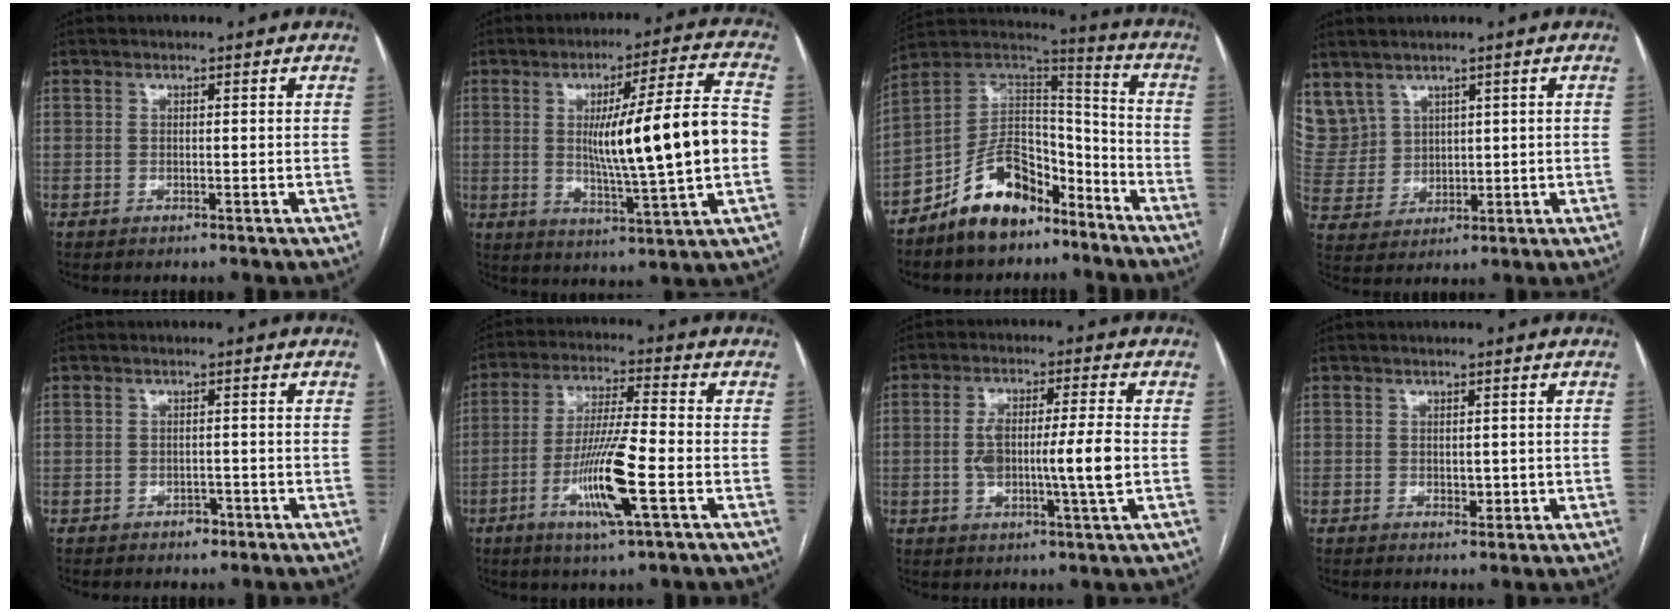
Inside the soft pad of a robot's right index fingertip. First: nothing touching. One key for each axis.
{"total": 17.5, "fx": -0.1, "fy": 0.3, "fz": 17.5, "tx": -0.275, "ty": 0.002, "tz": 0.000}
{"total": 14.2, "fx": -9.7, "fy": 7.0, "fz": 7.7, "tx": -0.136, "ty": 0.039, "tz": -0.174}
{"total": 9.8, "fx": 5.8, "fy": 7.7, "fz": 1.9, "tx": -0.071, "ty": 0.034, "tz": 0.149}
{"total": 1.8, "fx": -1.0, "fy": 1.3, "fz": 0.7, "tx": -0.005, "ty": 0.007, "tz": -0.009}
{"total": 11.9, "fx": -4.0, "fy": 0.5, "fz": 11.2, "tx": -0.218, "ty": -0.012, "tz": -0.075}
{"total": 9.8, "fx": -0.9, "fy": 0.9, "fz": 9.7, "tx": -0.178, "ty": 0.006, "tz": -0.018}
{"total": 1.9, "fx": -0.1, "fy": 1.3, "fz": 1.4, "tx": -0.018, "ty": -0.001, "tz": 0.003}